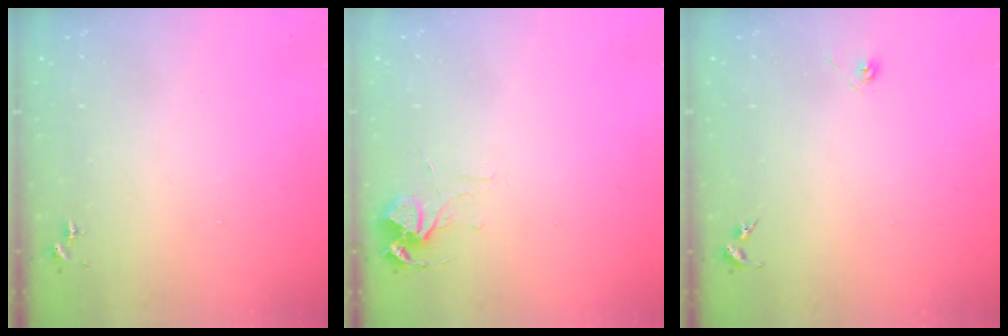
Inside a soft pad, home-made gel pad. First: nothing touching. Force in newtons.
{"total": 7.1, "press": 7.1, "slide": 0.5}
{"total": 3.3, "press": 2.7, "slide": 2.0}